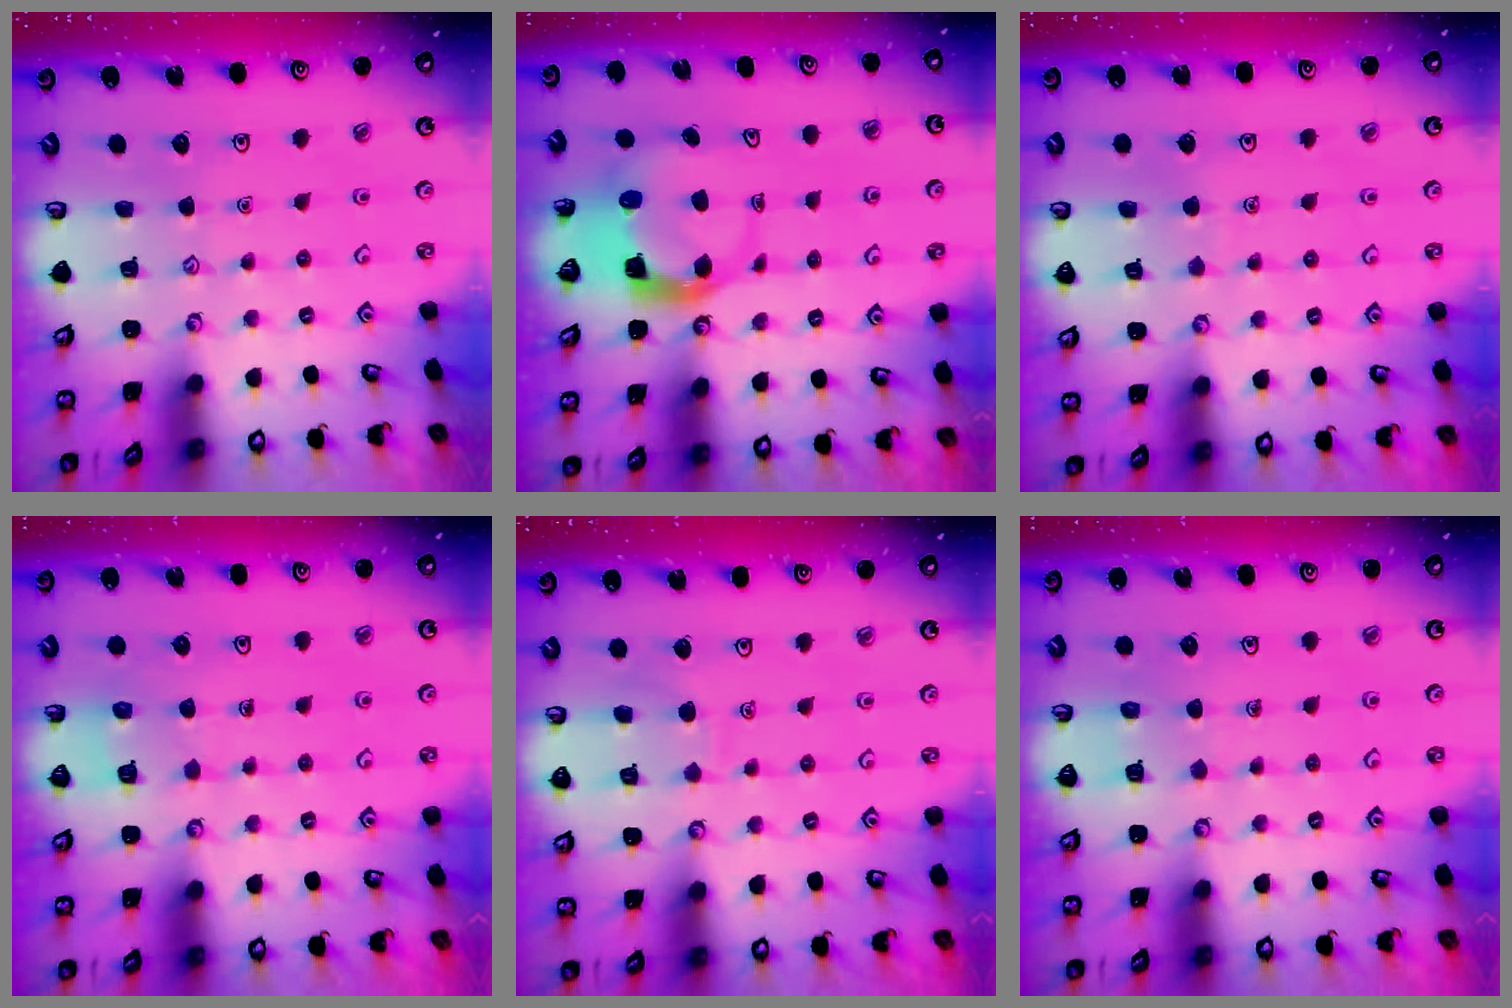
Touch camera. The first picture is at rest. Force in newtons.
{"total": 5.3, "press": 5.3, "slide": 0.6}
{"total": 2.9, "press": 2.9, "slide": 0.3}
{"total": 2.6, "press": 2.6, "slide": 0.1}
{"total": 5.2, "press": 5.1, "slide": 0.6}
{"total": 3.2, "press": 3.2, "slide": 0.1}